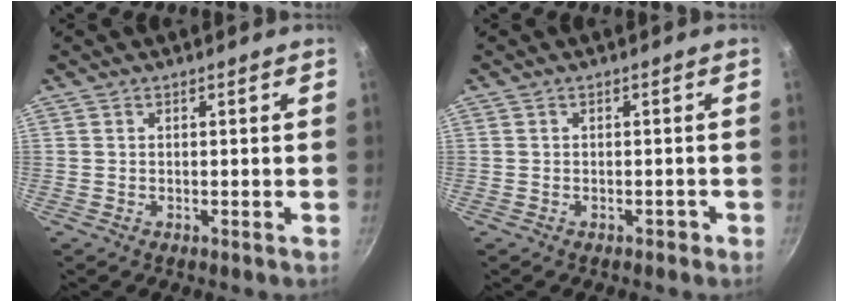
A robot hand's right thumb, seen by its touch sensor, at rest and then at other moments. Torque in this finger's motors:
{"motor_torque": [0.08, 0.19, -0.28, 0.26, 0.04]}